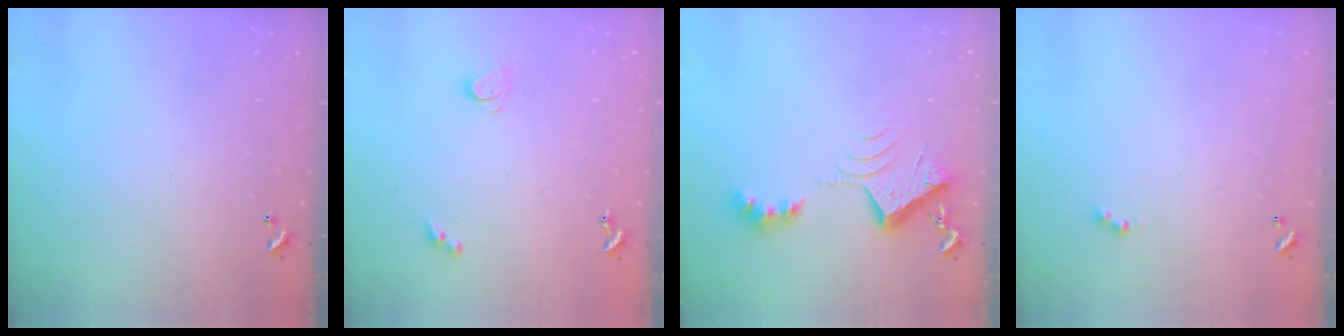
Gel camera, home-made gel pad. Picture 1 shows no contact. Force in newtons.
{"total": 1.7, "press": 1.7, "slide": 0.3}
{"total": 8.0, "press": 8.0, "slide": 0.9}
{"total": 0.0}